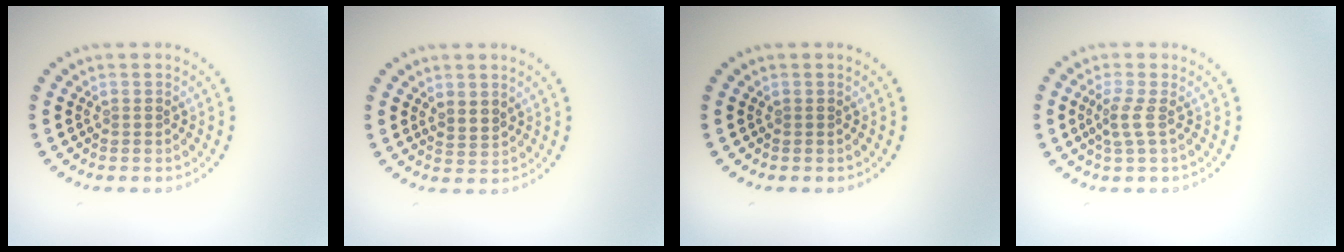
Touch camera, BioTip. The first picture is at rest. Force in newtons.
{"total": 1.7, "press": 1.3, "slide": 1.0}
{"total": 0.0}
{"total": 1.8, "press": 1.4, "slide": 1.2}